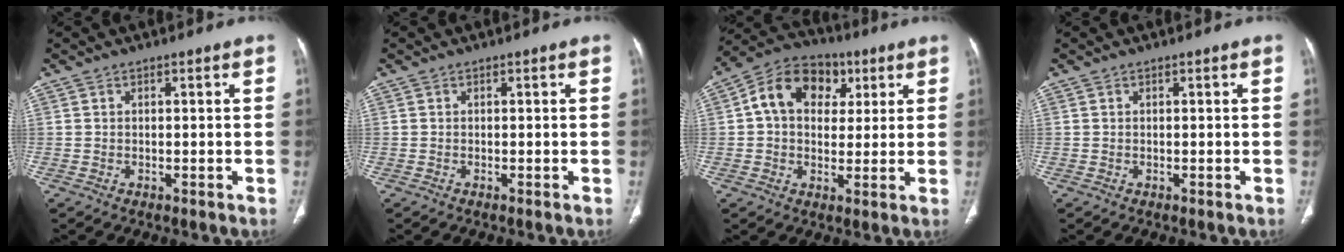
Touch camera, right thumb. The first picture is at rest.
{"total": 0.0}
{"total": 13.2, "force": [3.6, 9.9, 7.9], "torque": [-0.103, 0.014, 0.048]}
{"total": 0.0}